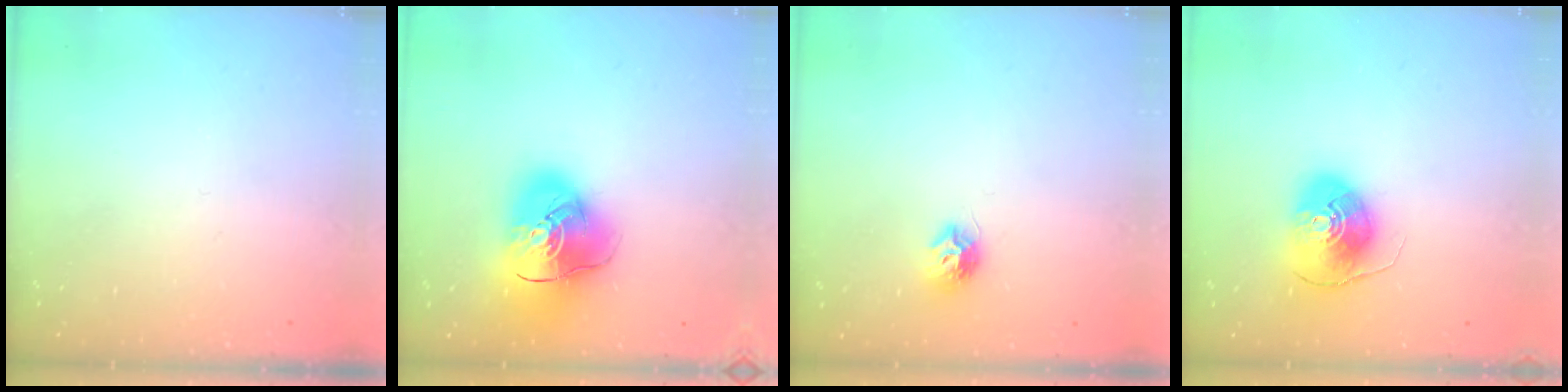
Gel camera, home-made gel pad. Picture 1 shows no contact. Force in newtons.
{"total": 18.1, "press": 17.9, "slide": 2.7}
{"total": 7.5, "press": 7.5, "slide": 0.7}
{"total": 10.0, "press": 9.9, "slide": 1.4}